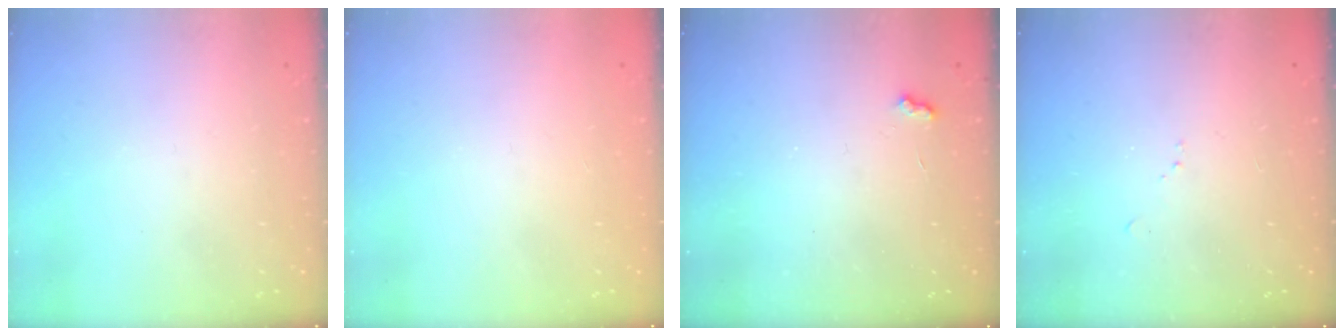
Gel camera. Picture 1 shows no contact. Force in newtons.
{"total": 1.4, "press": 1.2, "slide": 0.8}
{"total": 2.8, "press": 2.7, "slide": 0.5}
{"total": 6.4, "press": 6.4, "slide": 0.8}